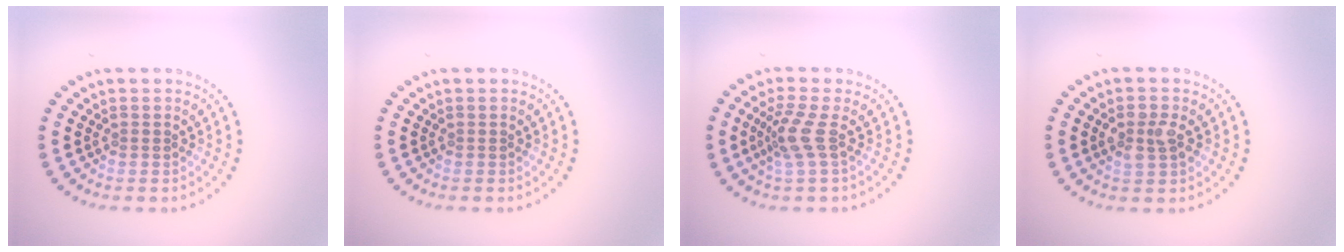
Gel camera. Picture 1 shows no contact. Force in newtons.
{"total": 0.0}
{"total": 2.5, "press": 1.9, "slide": 1.7}
{"total": 2.3, "press": 2.3, "slide": 0.2}